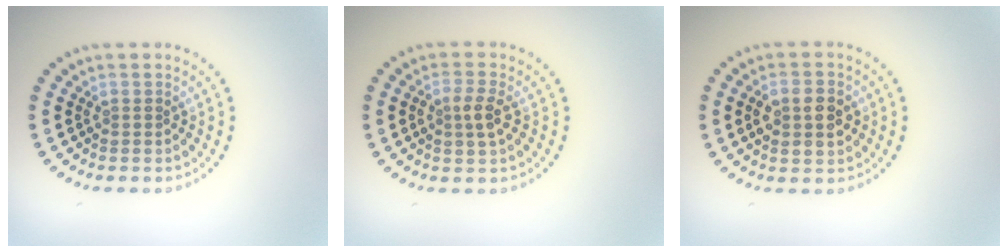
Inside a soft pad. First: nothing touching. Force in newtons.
{"total": 2.1, "press": 2.1, "slide": 0.4}
{"total": 3.8, "press": 3.8, "slide": 0.1}